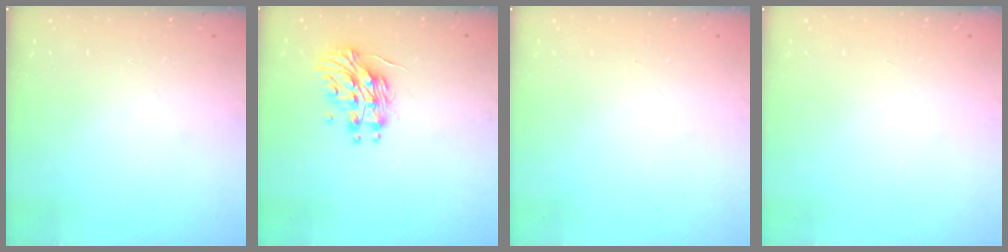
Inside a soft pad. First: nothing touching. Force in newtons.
{"total": 13.2, "press": 13.2, "slide": 0.8}
{"total": 0.0}
{"total": 0.0}